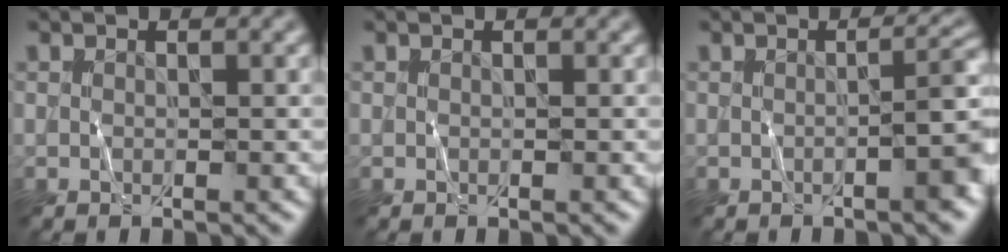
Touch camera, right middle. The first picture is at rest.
{"total": 0.0}
{"total": 3.9, "force": [-0.9, 0.8, 3.7], "torque": [-0.043, 0.013, -0.016]}